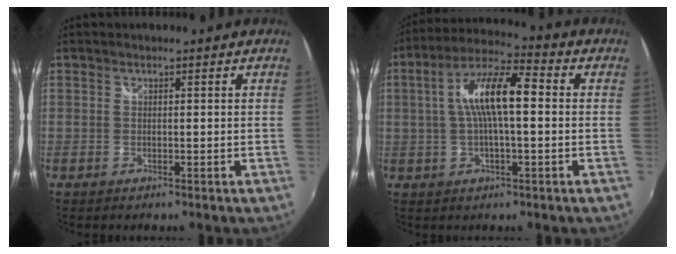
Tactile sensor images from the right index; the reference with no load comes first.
{"total": 11.5, "force": [0.8, 3.1, 11.0], "torque": [-0.207, 0.021, 0.010]}